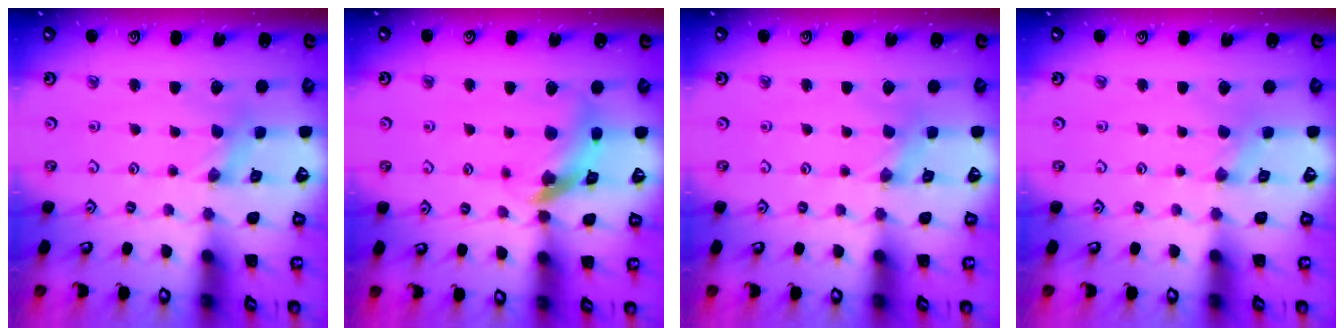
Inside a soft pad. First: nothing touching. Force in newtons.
{"total": 13.1, "press": 13.0, "slide": 1.7}
{"total": 0.0}
{"total": 0.5, "press": 0.5, "slide": 0.2}